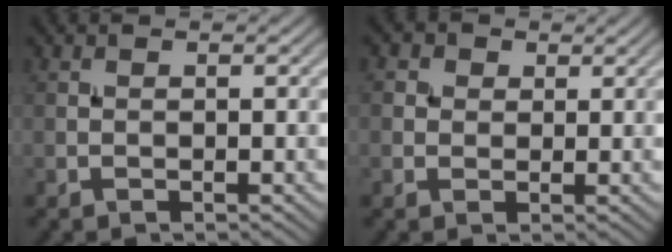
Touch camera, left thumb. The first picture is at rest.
{"total": 2.8, "force": [1.1, 2.4, 1.0], "torque": [-0.031, 0.002, 0.009]}